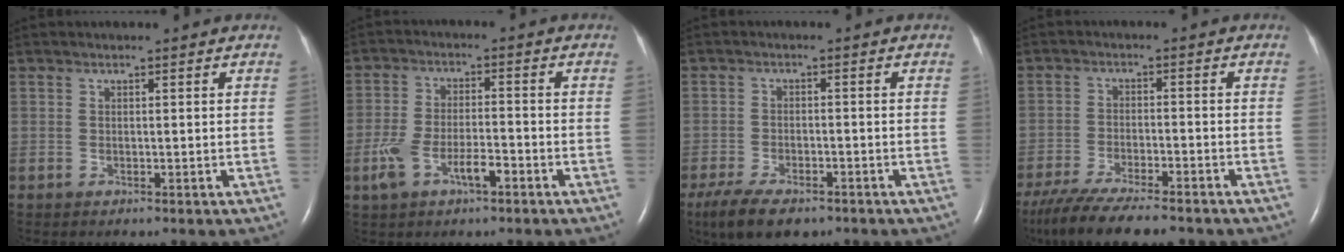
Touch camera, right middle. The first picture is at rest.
{"total": 6.9, "force": [-3.2, 2.4, 5.6], "torque": [-0.123, 0.007, -0.054]}
{"total": 8.5, "force": [-6.1, 3.2, 5.0], "torque": [-0.088, -0.011, -0.097]}
{"total": 14.2, "force": [-11.9, 2.3, 7.4], "torque": [-0.138, -0.031, -0.189]}